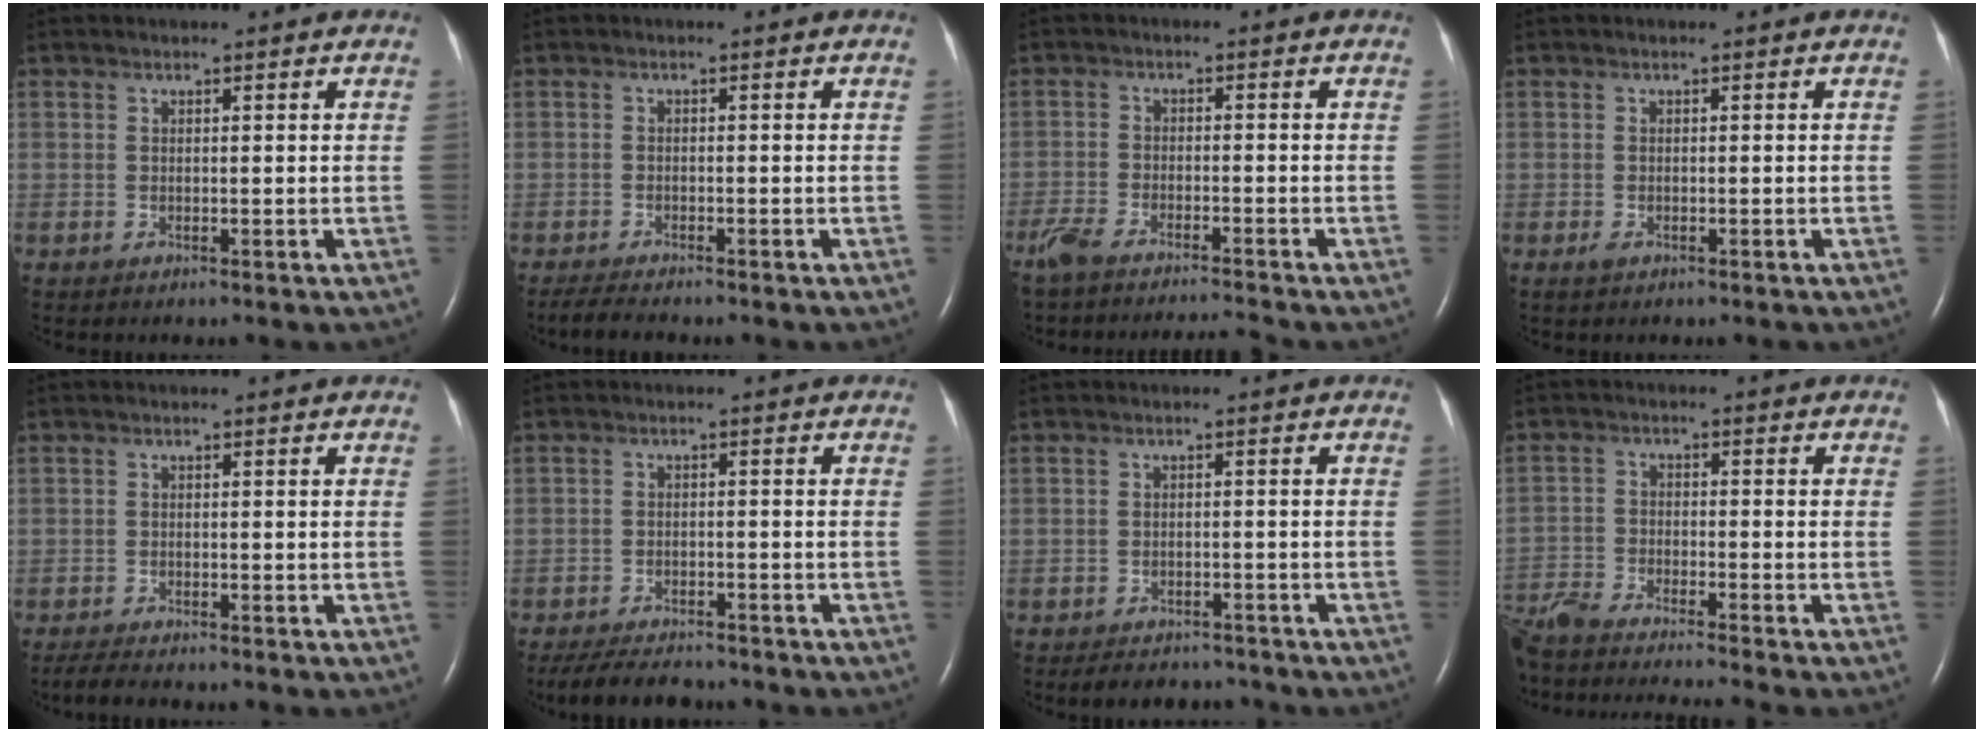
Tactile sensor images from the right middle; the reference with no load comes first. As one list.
[{"total": 3.3, "force": [-2.9, 0.4, 1.5], "torque": [-0.034, -0.012, -0.045]}, {"total": 7.1, "force": [-6.6, -0.1, 2.7], "torque": [-0.048, -0.013, -0.114]}, {"total": 0.8, "force": [-0.5, 0.4, 0.5], "torque": [-0.015, -0.001, -0.005]}, {"total": 3.3, "force": [-2.9, 0.5, 1.6], "torque": [-0.035, -0.011, -0.044]}, {"total": 8.8, "force": [-7.9, 2.2, 3.3], "torque": [-0.056, -0.013, -0.117]}, {"total": 6.0, "force": [-5.4, 2.3, 1.2], "torque": [-0.015, 0.000, -0.070]}, {"total": 14.9, "force": [-13.6, -0.6, 6.0], "torque": [-0.103, -0.018, -0.228]}]